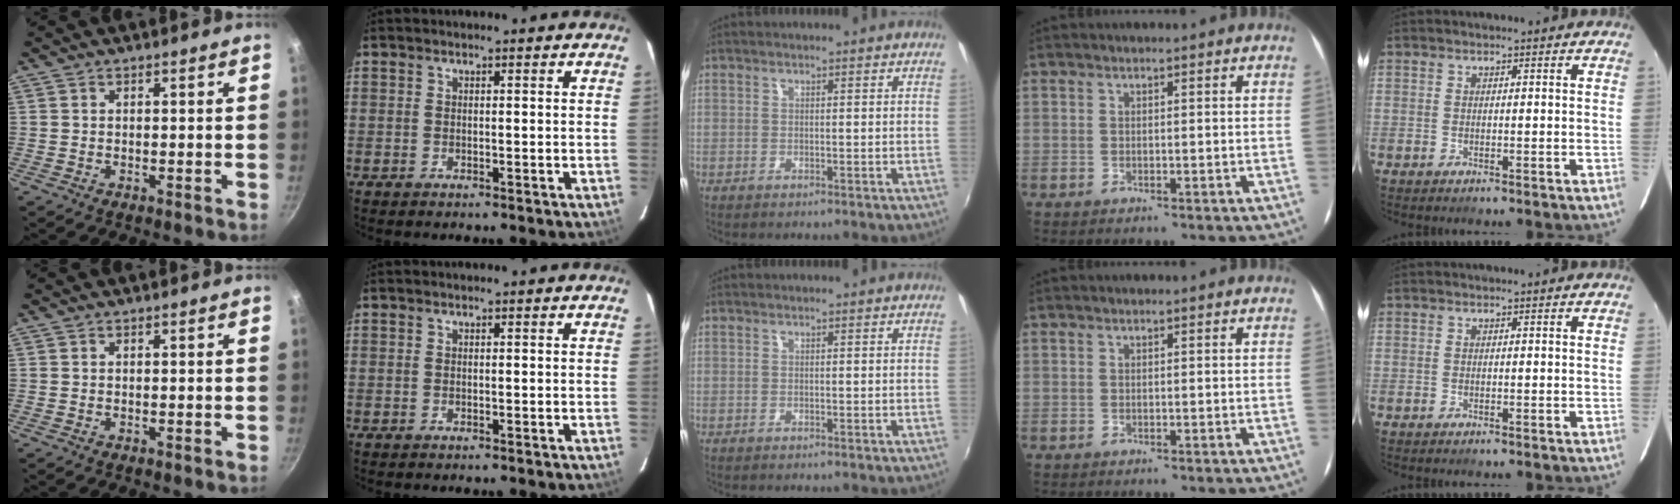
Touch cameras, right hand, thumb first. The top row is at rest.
{}